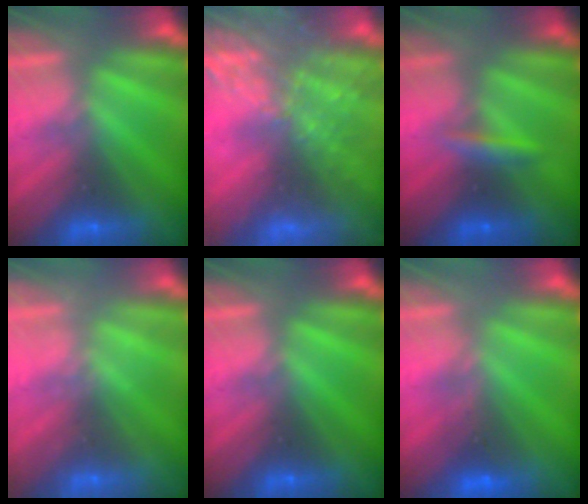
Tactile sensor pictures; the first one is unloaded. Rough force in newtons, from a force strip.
{"total": 8.3}
{"total": 2.4}
{"total": 2.4}
{"total": 0.0}
{"total": 1.6}